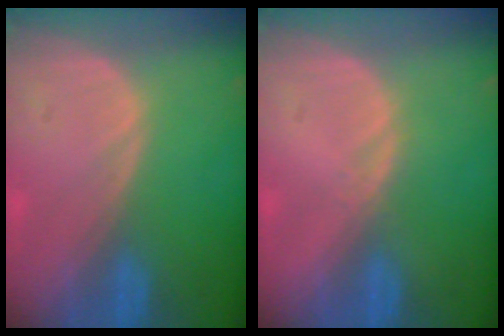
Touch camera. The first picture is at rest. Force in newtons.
{"total": 0.8, "press": 0.6, "slide": 0.5}